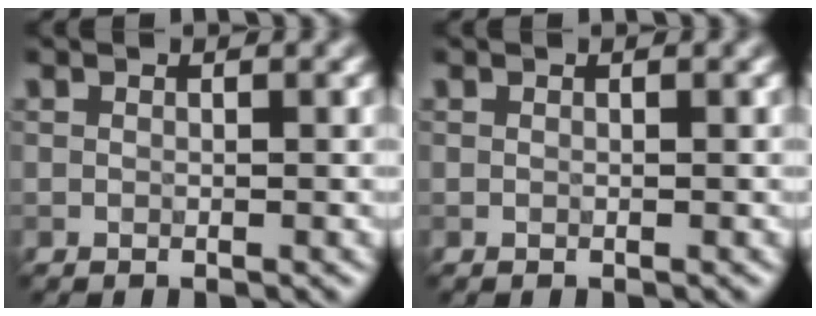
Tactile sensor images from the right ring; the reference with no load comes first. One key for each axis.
{"total": 0.0}